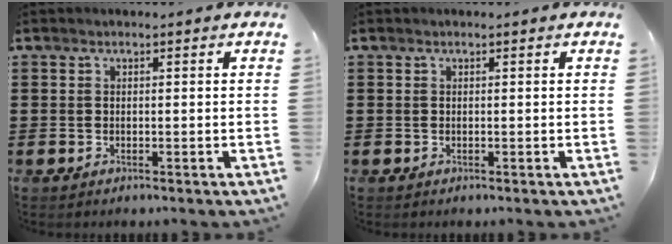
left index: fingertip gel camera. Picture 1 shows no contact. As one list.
[{"total": 0.0}]